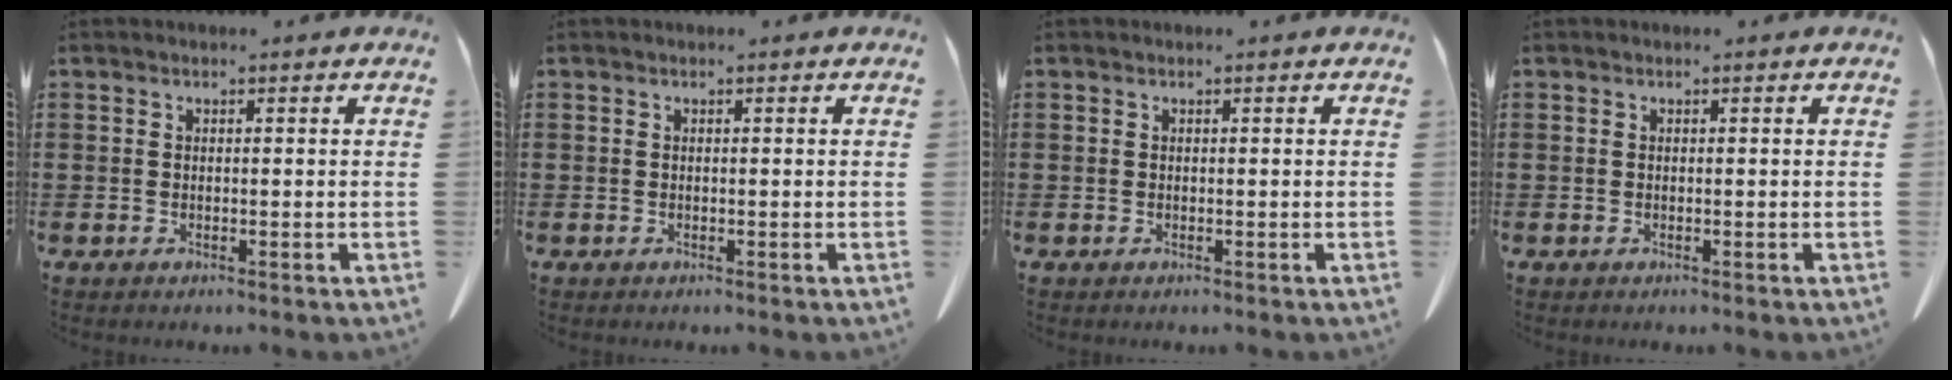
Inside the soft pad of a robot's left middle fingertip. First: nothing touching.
{"total": 0.0}
{"total": 0.0}
{"total": 0.0}